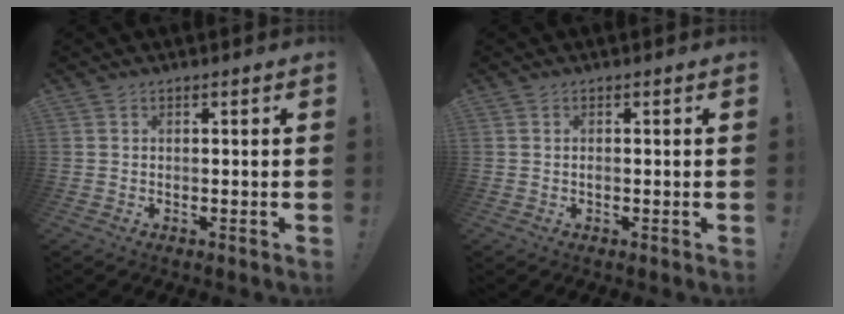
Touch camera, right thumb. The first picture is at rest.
{"total": 0.6, "force": [-0.3, 0.4, 0.2], "torque": [-0.009, 0.005, -0.006]}